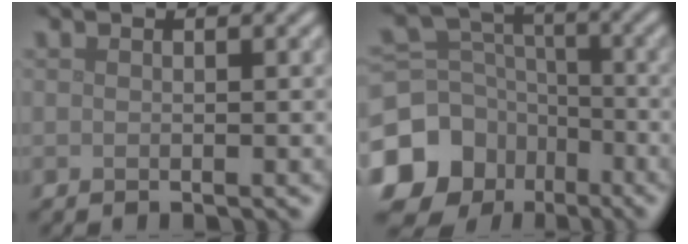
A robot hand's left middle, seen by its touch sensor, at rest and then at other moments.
{"total": 15.6, "force": [-8.4, 12.2, 4.6], "torque": [-0.136, -0.057, -0.150]}